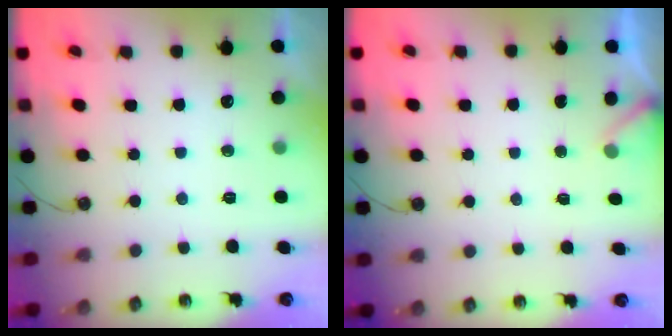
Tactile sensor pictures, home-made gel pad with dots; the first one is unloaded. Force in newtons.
{"total": 1.7, "press": 1.7, "slide": 0.1}